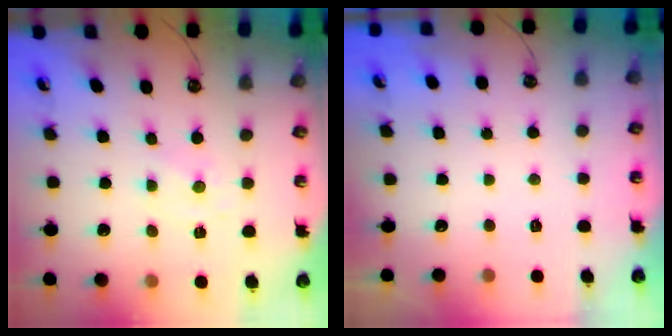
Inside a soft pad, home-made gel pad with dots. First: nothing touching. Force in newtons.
{"total": 0.0}